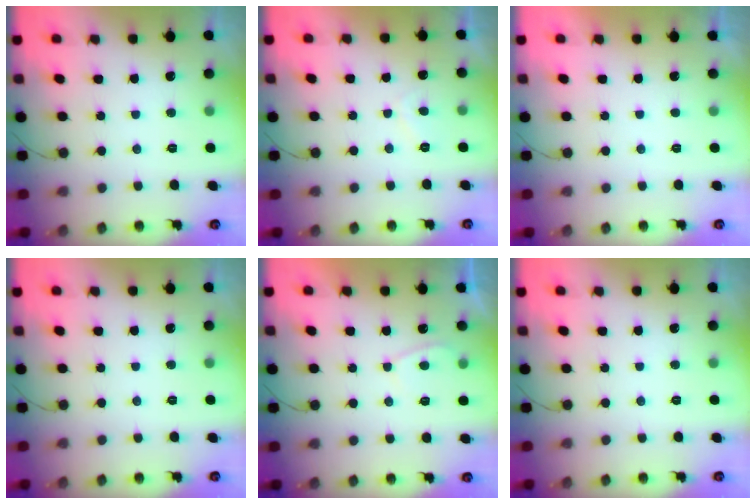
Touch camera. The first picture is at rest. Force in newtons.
{"total": 1.1, "press": 0.9, "slide": 0.6}
{"total": 2.3, "press": 2.3, "slide": 0.4}
{"total": 0.0}
{"total": 2.2, "press": 2.2, "slide": 0.5}
{"total": 0.0}